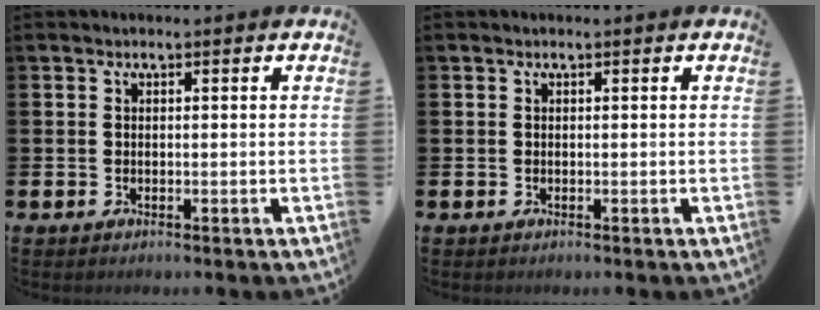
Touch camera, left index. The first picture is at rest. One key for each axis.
{"total": 0.0}